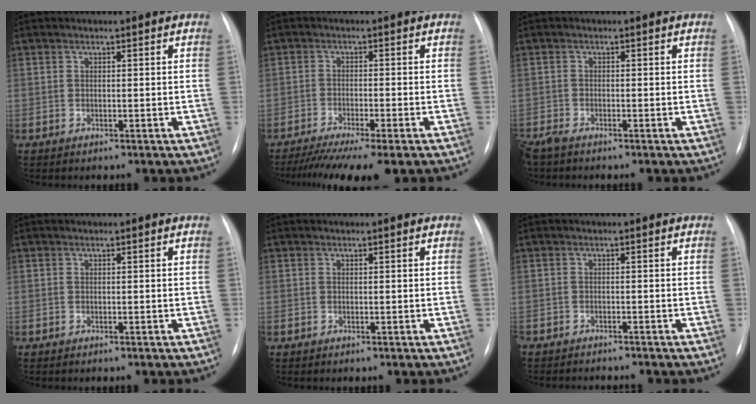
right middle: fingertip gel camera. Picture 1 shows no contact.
{"total": 10.0, "force": [-7.9, 0.0, 6.2], "torque": [-0.088, -0.022, -0.122]}
{"total": 3.2, "force": [-2.7, 0.8, 1.6], "torque": [-0.037, -0.010, -0.051]}
{"total": 0.0}
{"total": 0.0}
{"total": 3.2, "force": [-3.1, 0.3, 0.8], "torque": [-0.007, -0.008, -0.044]}